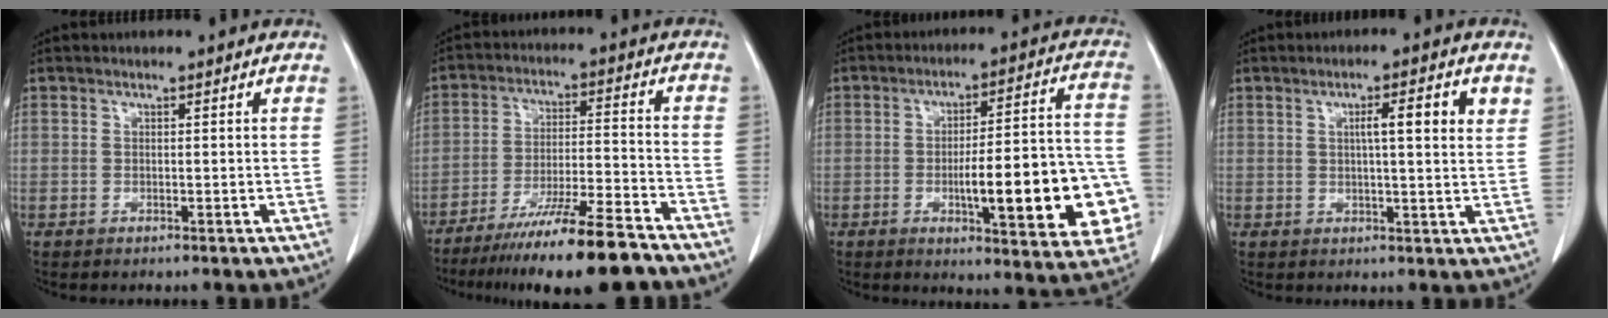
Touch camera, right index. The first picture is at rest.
{"total": 15.7, "force": [-12.3, 0.4, 9.7], "torque": [-0.162, -0.026, -0.201]}
{"total": 19.5, "force": [-5.2, 3.8, 18.4], "torque": [-0.174, 0.027, -0.054]}
{"total": 6.1, "force": [2.1, 0.5, 5.7], "torque": [-0.091, 0.006, 0.028]}